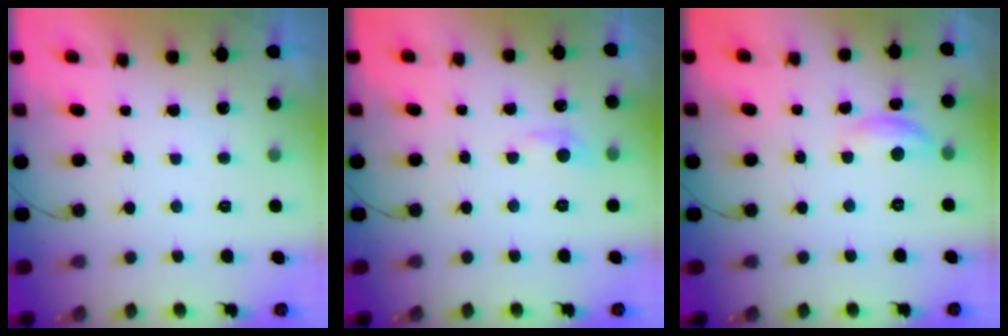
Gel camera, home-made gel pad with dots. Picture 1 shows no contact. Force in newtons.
{"total": 7.2, "press": 7.2, "slide": 1.0}
{"total": 7.3, "press": 7.3, "slide": 0.3}